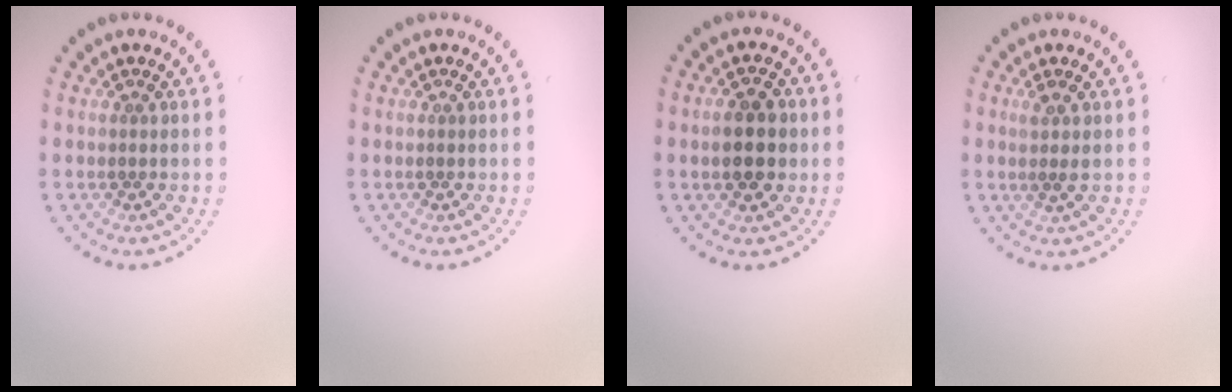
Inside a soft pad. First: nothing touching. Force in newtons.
{"total": 0.0}
{"total": 4.3, "press": 4.3, "slide": 0.1}
{"total": 1.4, "press": 1.2, "slide": 0.8}